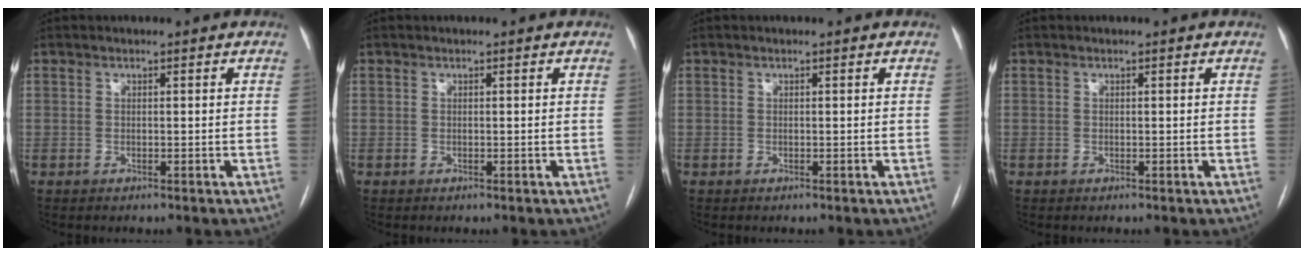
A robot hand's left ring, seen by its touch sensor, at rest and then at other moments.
{"total": 0.0}
{"total": 0.0}
{"total": 0.0}